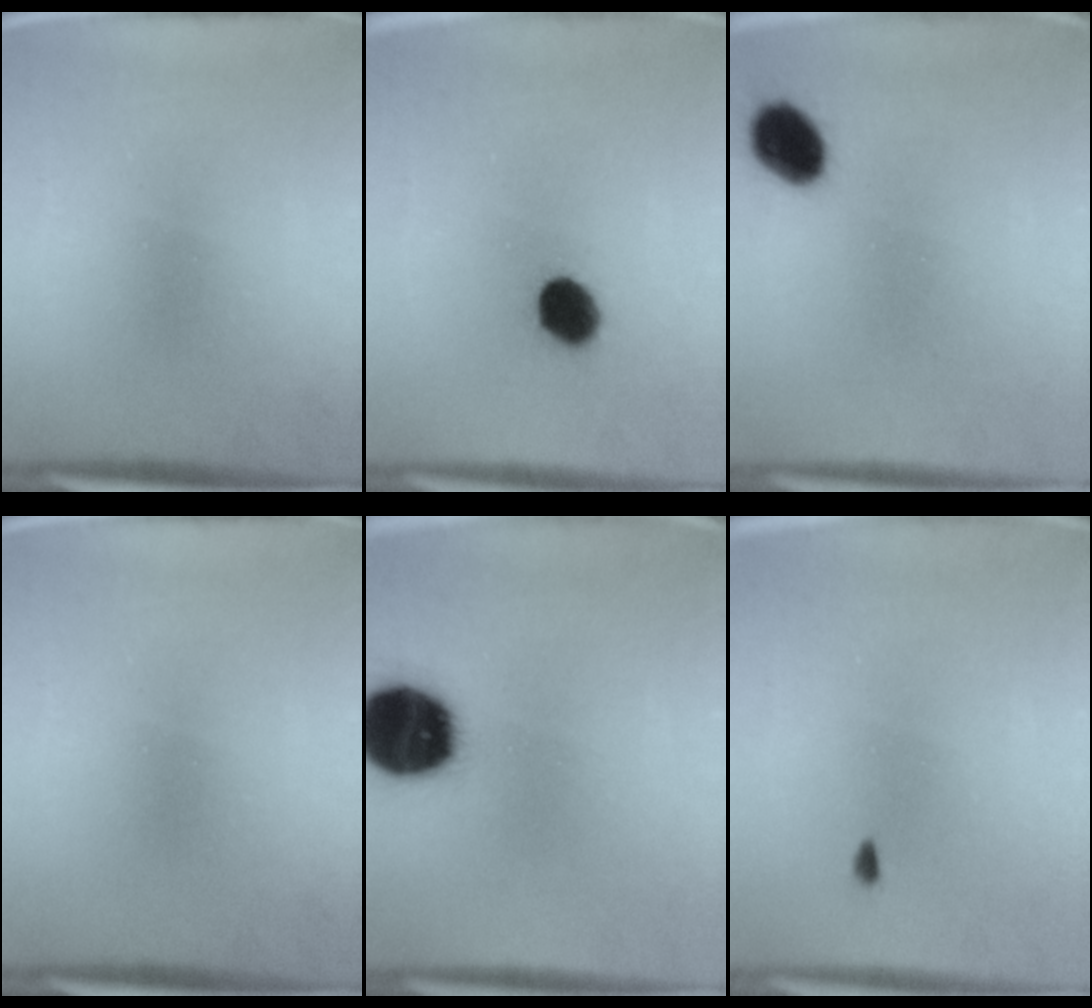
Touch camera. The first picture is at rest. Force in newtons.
{"total": 6.4}
{"total": 8.6}
{"total": 0.0}
{"total": 19.8}
{"total": 0.6}